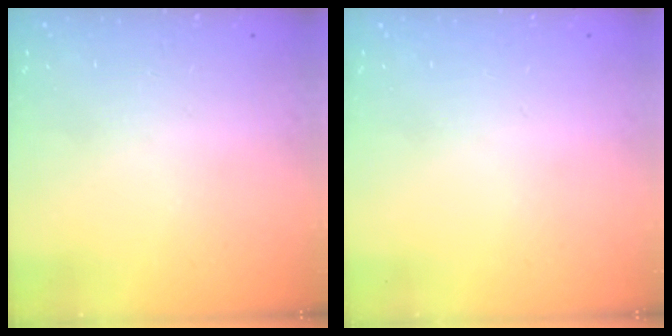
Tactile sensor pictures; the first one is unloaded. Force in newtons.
{"total": 0.0}